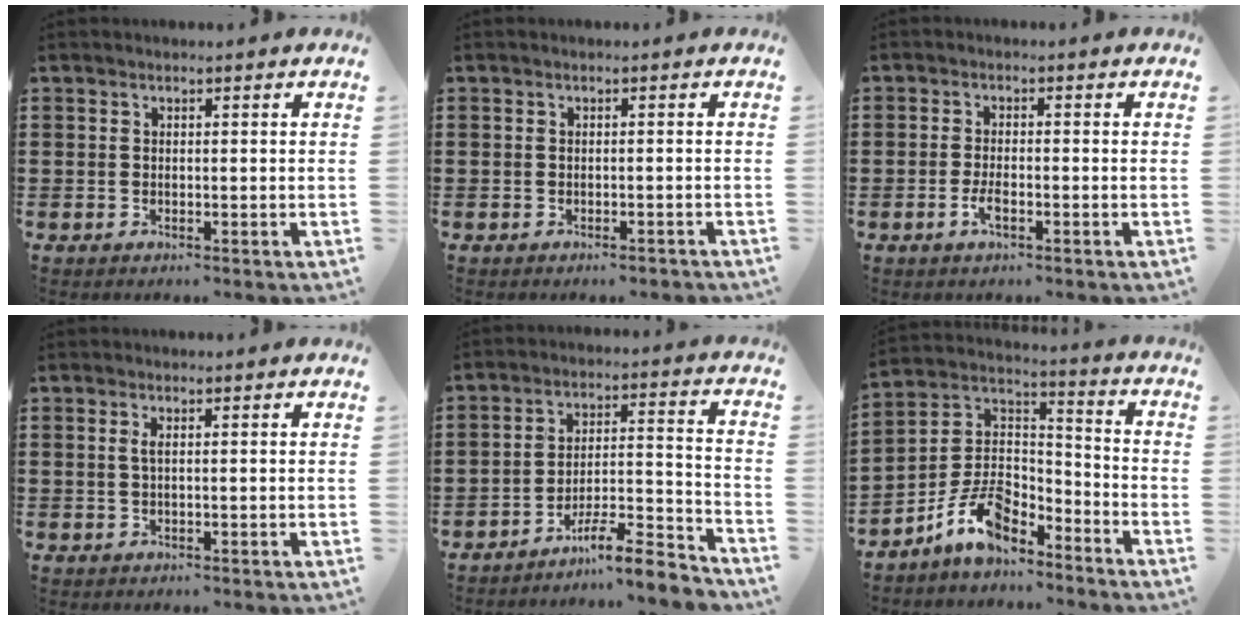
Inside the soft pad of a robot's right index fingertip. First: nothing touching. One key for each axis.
{"total": 0.8, "fx": -0.6, "fy": 0.1, "fz": 0.4, "tx": -0.010, "ty": -0.003, "tz": -0.012}
{"total": 2.8, "fx": -1.3, "fy": 0.8, "fz": 2.3, "tx": -0.055, "ty": -0.006, "tz": -0.027}
{"total": 1.2, "fx": 0.2, "fy": 0.2, "fz": 1.2, "tx": -0.023, "ty": 0.001, "tz": 0.002}
{"total": 8.6, "fx": -7.6, "fy": 1.1, "fz": 4.0, "tx": -0.055, "ty": 0.017, "tz": -0.143}
{"total": 9.9, "fx": -7.0, "fy": 4.7, "fz": 5.2, "tx": -0.121, "ty": 0.010, "tz": -0.138}